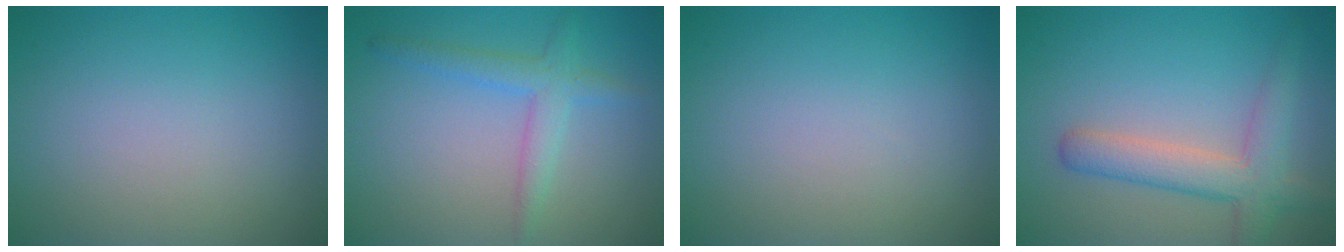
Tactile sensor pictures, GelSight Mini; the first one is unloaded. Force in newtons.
{"total": 2.8, "press": 2.8, "slide": 0.2}
{"total": 0.0}
{"total": 4.4, "press": 4.4, "slide": 0.3}